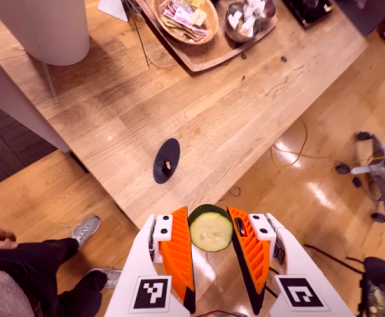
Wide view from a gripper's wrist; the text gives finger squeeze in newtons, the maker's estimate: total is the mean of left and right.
{"total": 8.2, "left": 8.1, "right": 8.3}